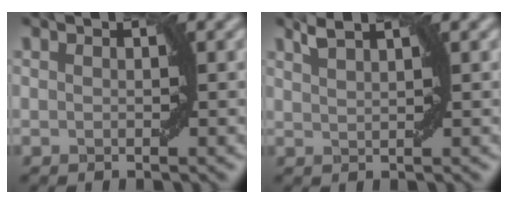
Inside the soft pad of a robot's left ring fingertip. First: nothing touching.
{"total": 1.8, "force": [1.4, 0.3, 1.1], "torque": [-0.018, 0.006, 0.027]}